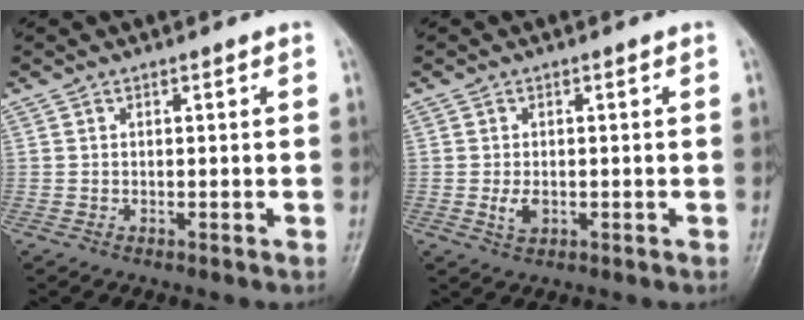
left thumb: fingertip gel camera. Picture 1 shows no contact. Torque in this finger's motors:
{"motor_torque": [0.04, 0.17, 0.25, -0.11, 0.02]}